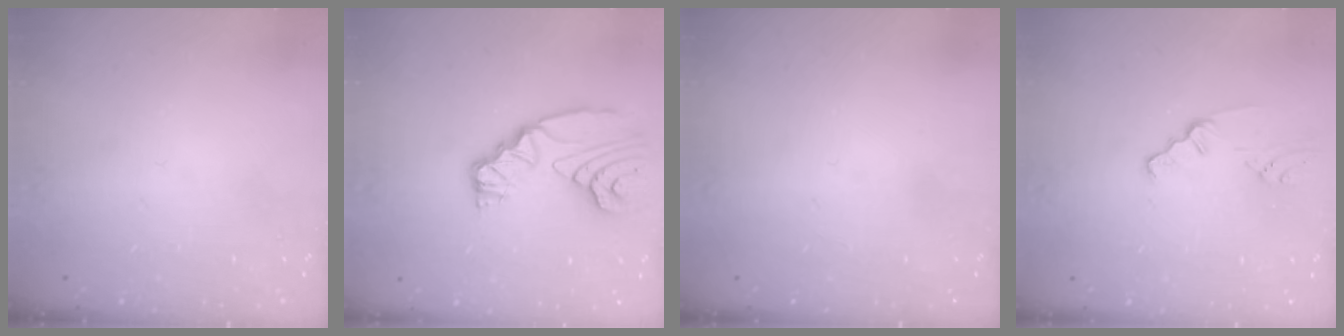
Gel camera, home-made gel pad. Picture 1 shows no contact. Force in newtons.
{"total": 10.5, "press": 10.5, "slide": 0.6}
{"total": 0.0}
{"total": 0.8, "press": 0.8, "slide": 0.1}